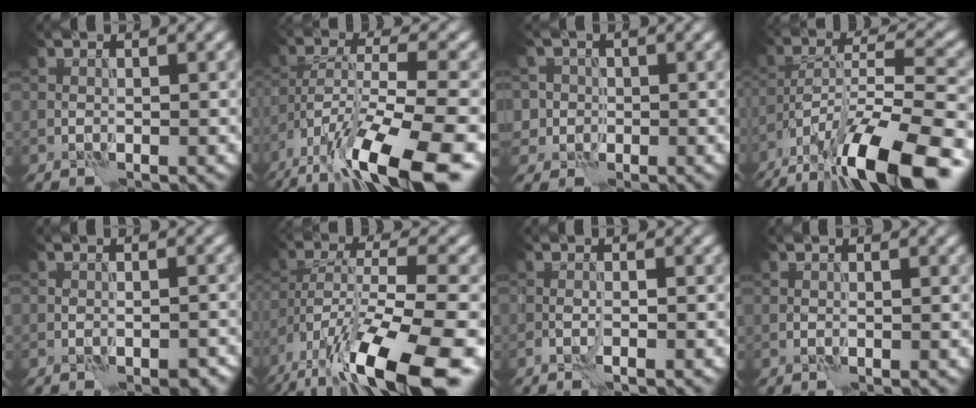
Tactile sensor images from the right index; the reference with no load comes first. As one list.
[{"total": 12.8, "force": [-9.0, 3.2, 8.5], "torque": [-0.160, -0.010, -0.155]}, {"total": 4.3, "force": [0.4, 4.2, 1.1], "torque": [-0.006, 0.025, -0.013]}, {"total": 13.1, "force": [-9.2, 3.2, 8.8], "torque": [-0.152, 0.004, -0.164]}, {"total": 2.5, "force": [-1.7, 1.0, 1.5], "torque": [-0.025, 0.001, -0.020]}, {"total": 14.2, "force": [-9.6, 3.8, 9.7], "torque": [-0.187, -0.010, -0.157]}, {"total": 1.0, "force": [-0.7, 0.0, 0.7], "torque": [-0.014, 0.000, -0.015]}, {"total": 0.0}]